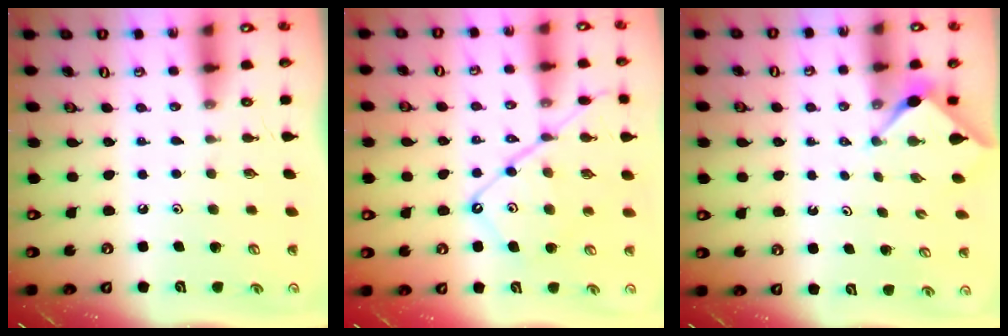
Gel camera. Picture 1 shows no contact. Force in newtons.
{"total": 13.5, "press": 13.4, "slide": 1.4}
{"total": 3.0, "press": 3.0, "slide": 0.3}